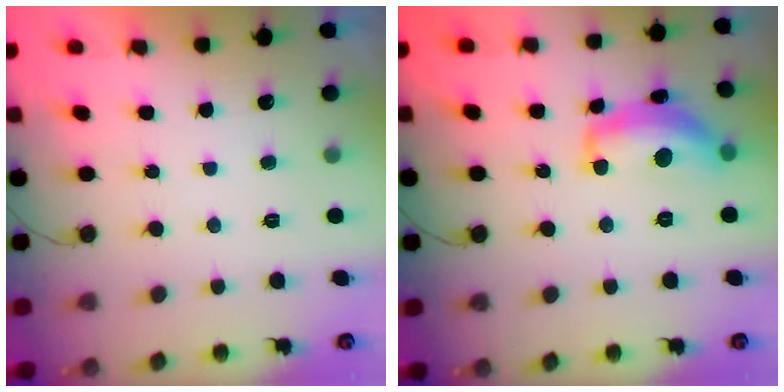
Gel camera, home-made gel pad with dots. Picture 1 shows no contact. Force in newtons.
{"total": 14.5, "press": 14.4, "slide": 1.1}